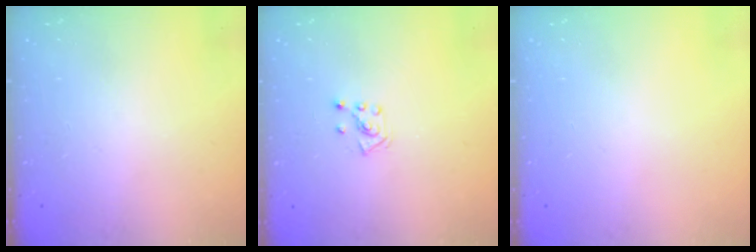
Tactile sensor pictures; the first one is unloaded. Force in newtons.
{"total": 3.8, "press": 3.8, "slide": 0.4}
{"total": 0.0}